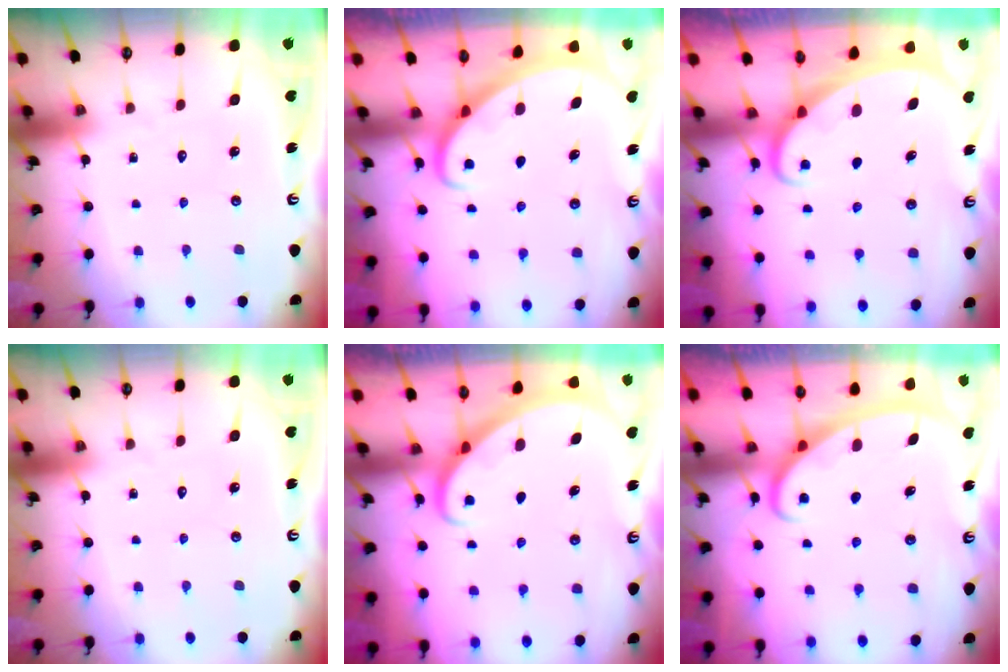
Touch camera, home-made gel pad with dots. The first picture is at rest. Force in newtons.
{"total": 2.8, "press": 2.8, "slide": 0.2}
{"total": 1.6, "press": 1.6, "slide": 0.1}
{"total": 0.0}
{"total": 2.8, "press": 2.8, "slide": 0.2}
{"total": 2.8, "press": 2.8, "slide": 0.4}